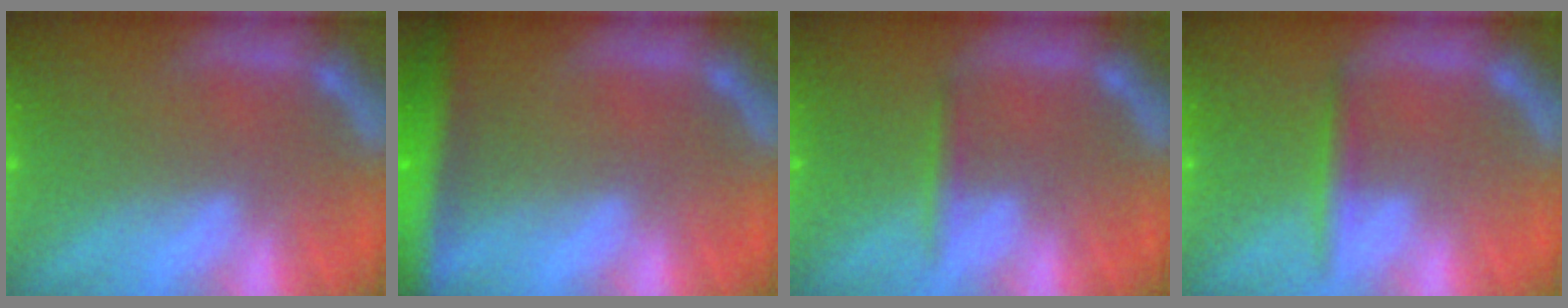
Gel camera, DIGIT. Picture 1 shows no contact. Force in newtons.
{"total": 6.4}
{"total": 1.4}
{"total": 1.9}